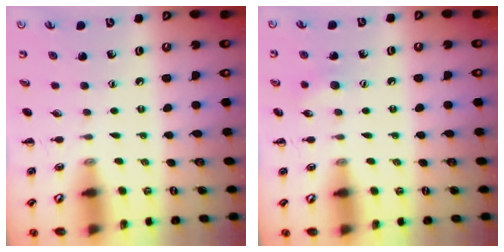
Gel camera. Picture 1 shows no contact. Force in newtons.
{"total": 5.9, "press": 5.7, "slide": 1.4}